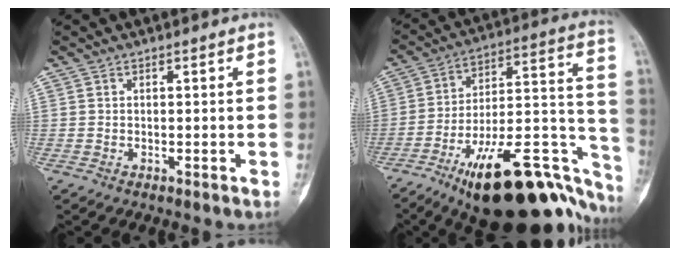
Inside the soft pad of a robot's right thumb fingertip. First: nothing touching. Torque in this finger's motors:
{"motor_torque": [1.66, -0.02, 1.60, -1.17, 0.44]}